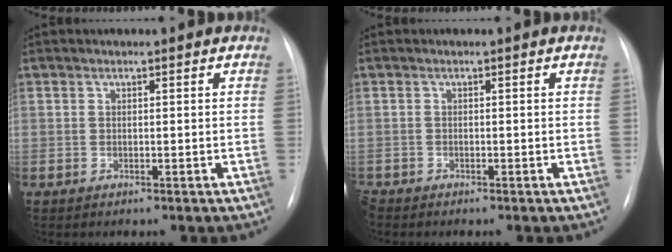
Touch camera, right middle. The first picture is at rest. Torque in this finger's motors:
{"motor_torque": [0.51, -0.58, 0.23, 0.08]}